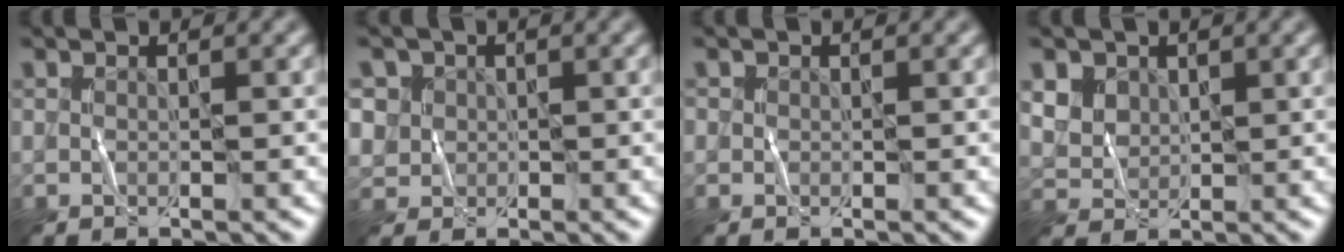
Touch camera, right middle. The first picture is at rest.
{"total": 3.3, "force": [1.3, 3.1, 0.3], "torque": [-0.015, 0.011, 0.017]}
{"total": 0.6, "force": [0.1, 0.6, 0.0], "torque": [0.007, -0.001, -0.001]}
{"total": 5.0, "force": [2.8, 3.8, 1.7], "torque": [-0.071, 0.015, 0.052]}